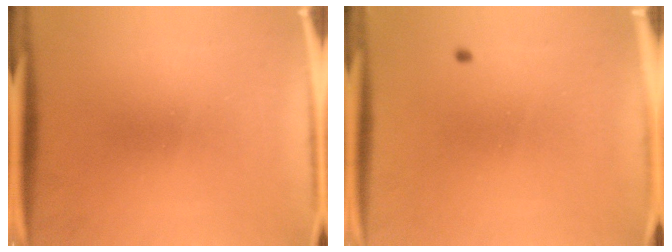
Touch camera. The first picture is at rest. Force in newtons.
{"total": 0.6}